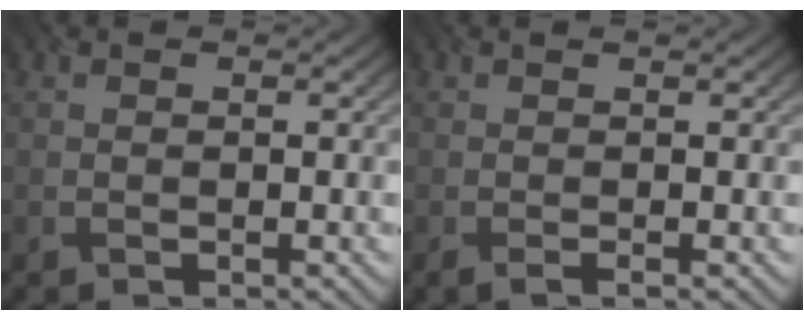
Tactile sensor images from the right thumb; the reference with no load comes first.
{"total": 1.2, "force": [-0.2, 0.2, 1.2], "torque": [-0.021, -0.003, -0.007]}